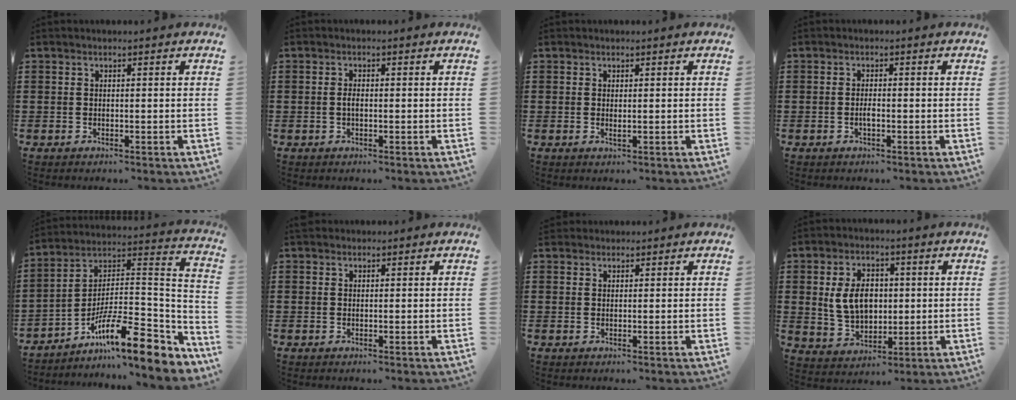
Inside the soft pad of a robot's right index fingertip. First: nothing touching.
{"total": 1.3, "force": [-0.2, 0.5, 1.2], "torque": [-0.024, 0.000, -0.004]}
{"total": 0.7, "force": [0.2, 0.1, 0.7], "torque": [-0.014, 0.000, 0.005]}
{"total": 1.5, "force": [-0.4, 0.4, 1.4], "torque": [-0.028, 0.001, -0.008]}
{"total": 13.4, "force": [-8.7, 3.0, 9.8], "torque": [-0.169, 0.004, -0.161]}
{"total": 0.9, "force": [0.7, 0.6, 0.0], "torque": [-0.001, 0.004, 0.013]}
{"total": 1.2, "force": [1.1, 0.5, -0.2], "torque": [0.002, 0.002, 0.023]}
{"total": 7.4, "force": [0.9, 5.1, 5.2], "torque": [-0.119, 0.009, 0.011]}